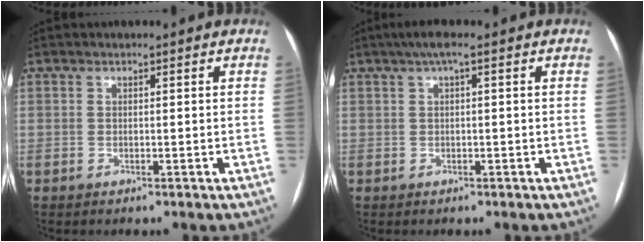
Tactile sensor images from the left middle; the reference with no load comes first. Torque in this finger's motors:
{"motor_torque": [0.31, -0.35, 0.20, 0.05]}